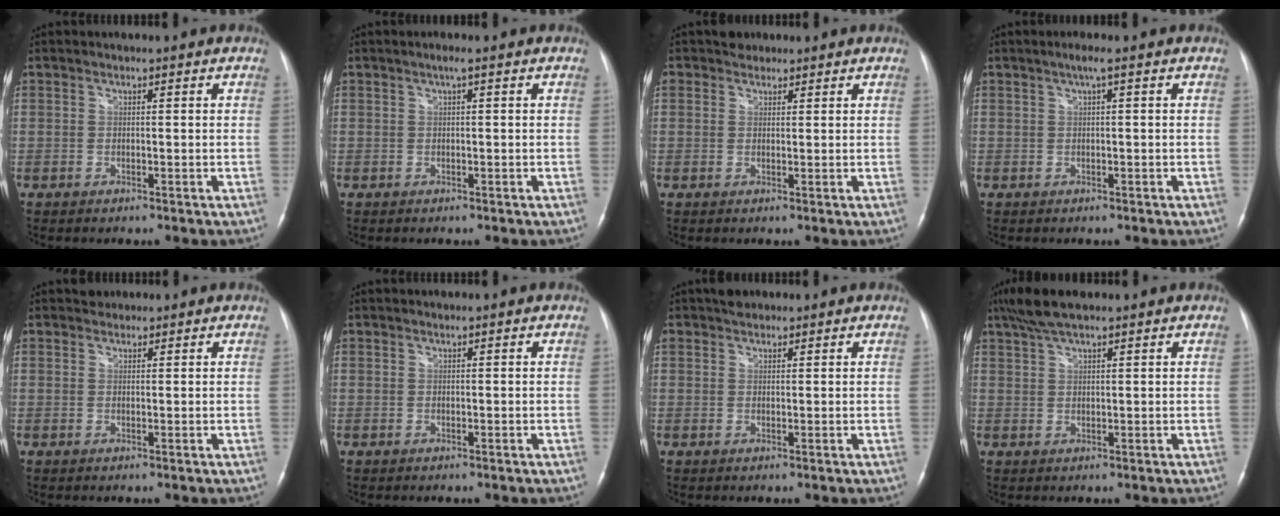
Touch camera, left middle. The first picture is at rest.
{"total": 0.9, "force": [0.4, -0.1, 0.8], "torque": [-0.016, 0.003, 0.004]}
{"total": 1.9, "force": [1.4, 1.3, 0.0], "torque": [0.001, 0.009, 0.020]}
{"total": 1.5, "force": [0.6, -0.2, 1.3], "torque": [-0.028, 0.006, 0.010]}
{"total": 1.2, "force": [1.0, 0.6, -0.2], "torque": [0.003, 0.006, 0.013]}
{"total": 0.0}
{"total": 2.3, "force": [1.9, 1.2, 0.5], "torque": [-0.014, 0.015, 0.030]}
{"total": 5.9, "force": [4.6, 1.0, 3.6], "torque": [-0.076, 0.025, 0.085]}